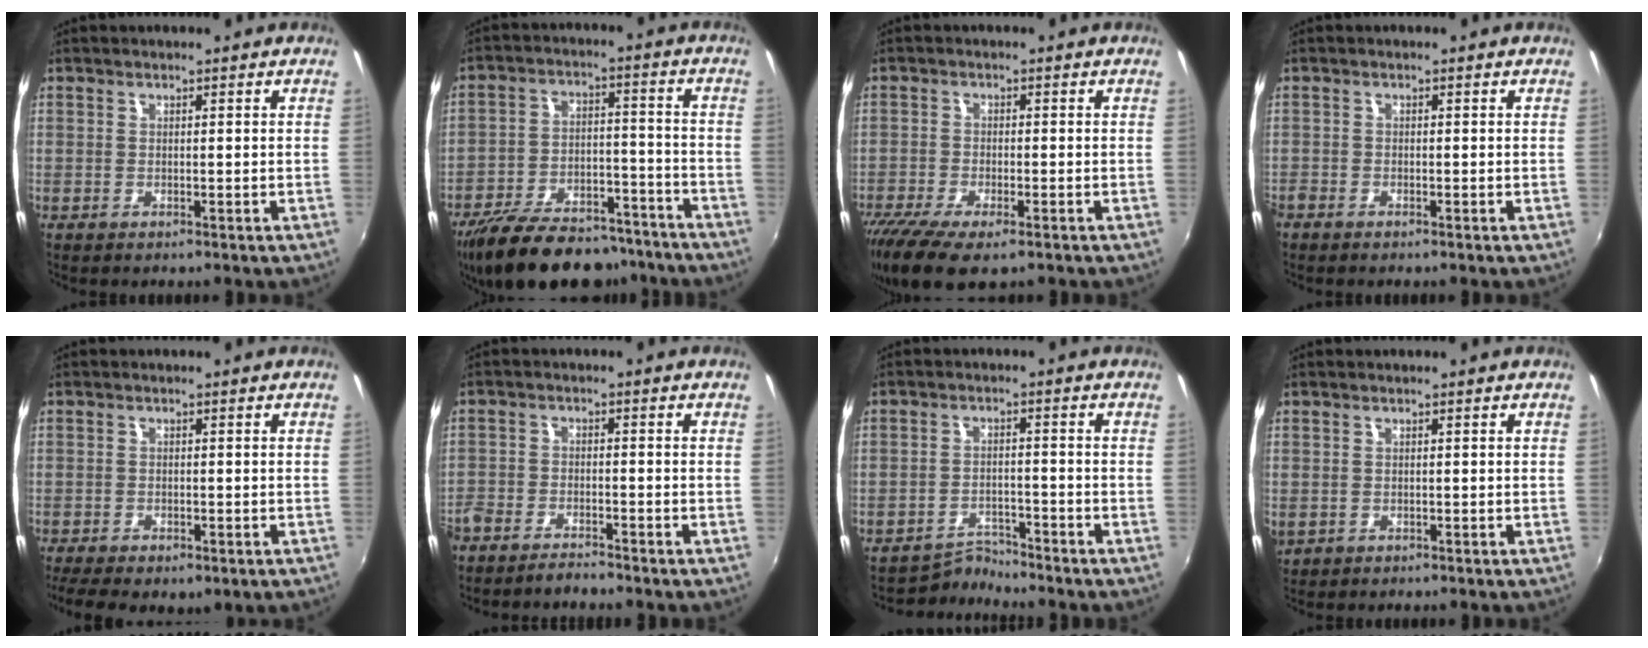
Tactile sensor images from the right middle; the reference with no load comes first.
{"total": 23.4, "force": [-19.1, 8.7, 10.4], "torque": [-0.205, -0.004, -0.272]}
{"total": 11.3, "force": [-7.7, 3.6, 7.4], "torque": [-0.170, -0.051, -0.138]}
{"total": 1.5, "force": [-1.4, 0.5, 0.4], "torque": [-0.012, -0.007, -0.029]}
{"total": 8.5, "force": [-5.3, 3.7, 5.5], "torque": [-0.122, -0.038, -0.082]}
{"total": 5.9, "force": [-5.3, 1.7, 2.0], "torque": [-0.063, -0.013, -0.097]}
{"total": 4.0, "force": [-3.8, -0.2, -1.3], "torque": [0.015, 0.012, -0.064]}
{"total": 1.9, "force": [-0.2, 1.7, 0.8], "torque": [-0.015, -0.003, -0.001]}